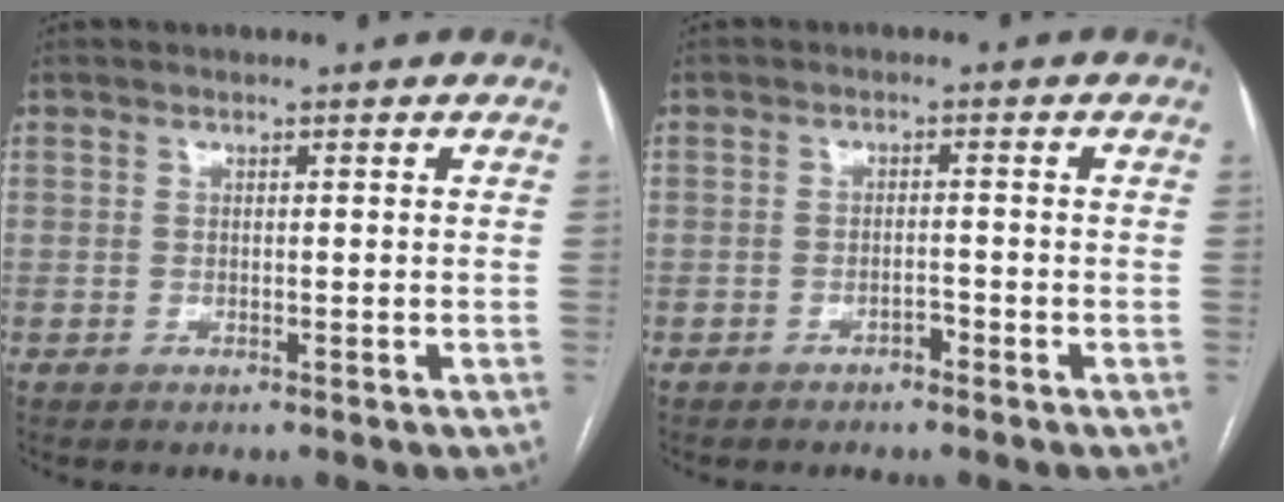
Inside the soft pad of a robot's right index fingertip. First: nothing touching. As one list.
[{"total": 1.4, "force": [-1.1, 0.5, 0.7], "torque": [-0.011, 0.002, -0.017]}]